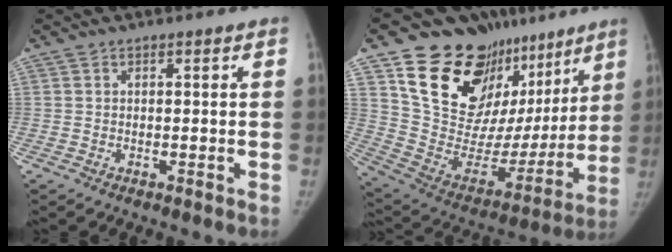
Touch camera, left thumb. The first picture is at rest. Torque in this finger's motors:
{"motor_torque": [0.44, 0.35, 1.55, -1.24, 0.40]}